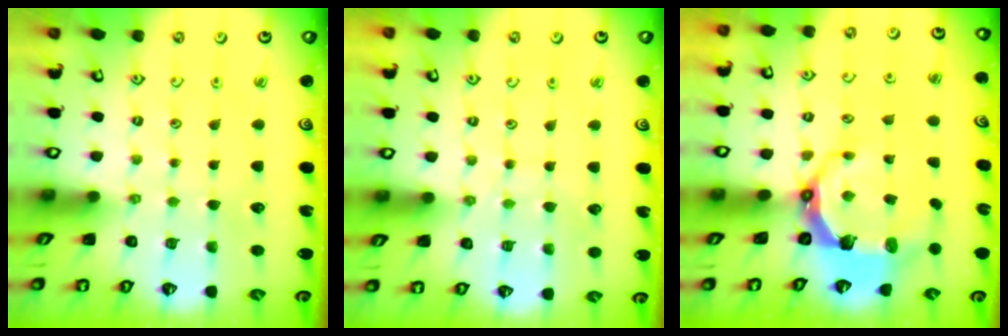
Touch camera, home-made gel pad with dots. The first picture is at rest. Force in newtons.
{"total": 6.2, "press": 6.2, "slide": 0.7}
{"total": 8.2, "press": 6.4, "slide": 5.2}